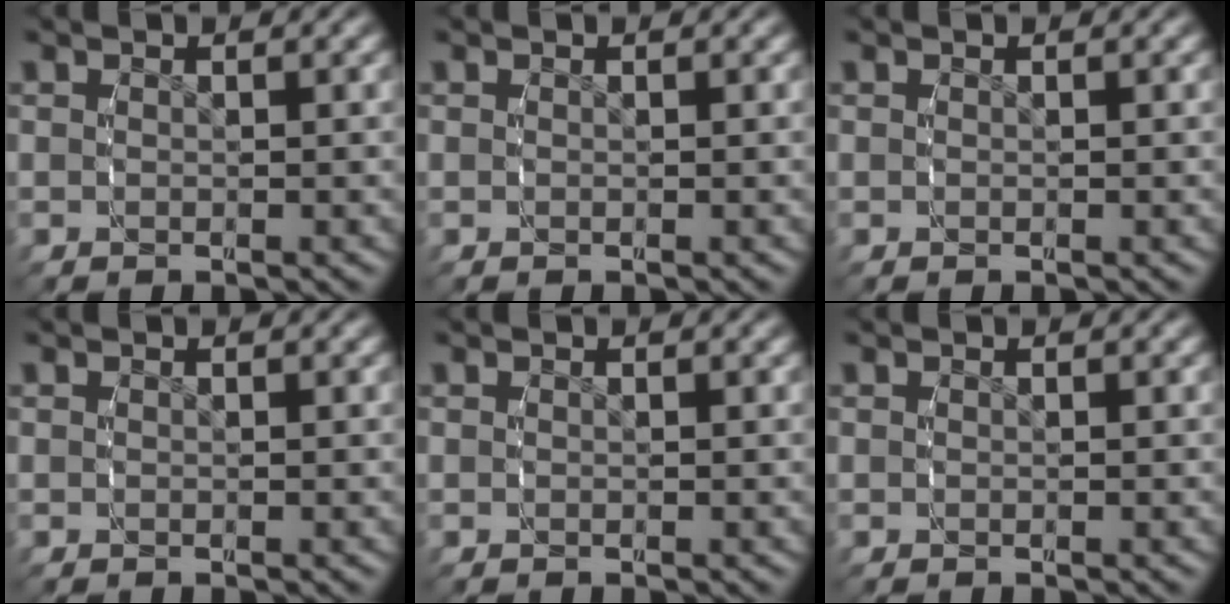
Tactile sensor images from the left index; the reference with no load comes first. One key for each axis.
{"total": 0.0}
{"total": 0.0}
{"total": 0.0}
{"total": 0.0}
{"total": 0.0}